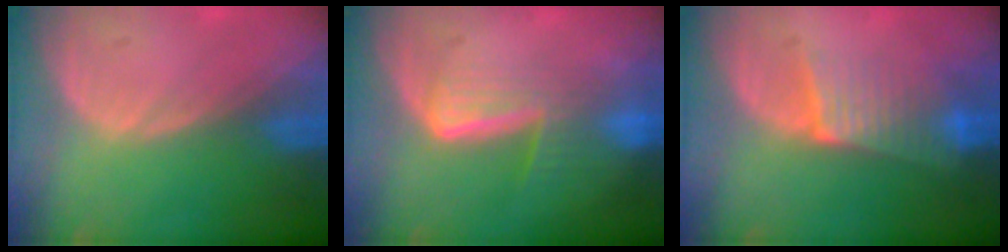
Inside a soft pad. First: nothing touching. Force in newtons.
{"total": 6.7, "press": 5.8, "slide": 3.4}
{"total": 6.5, "press": 5.8, "slide": 3.0}